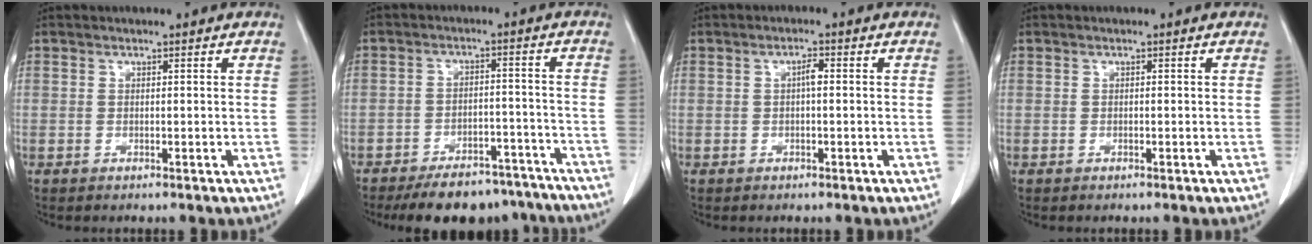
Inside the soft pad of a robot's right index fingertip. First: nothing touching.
{"total": 13.8, "force": [-12.0, 5.5, 4.3], "torque": [-0.040, 0.018, -0.157]}
{"total": 1.6, "force": [0.1, 0.3, 1.6], "torque": [-0.029, 0.004, 0.001]}
{"total": 0.0}